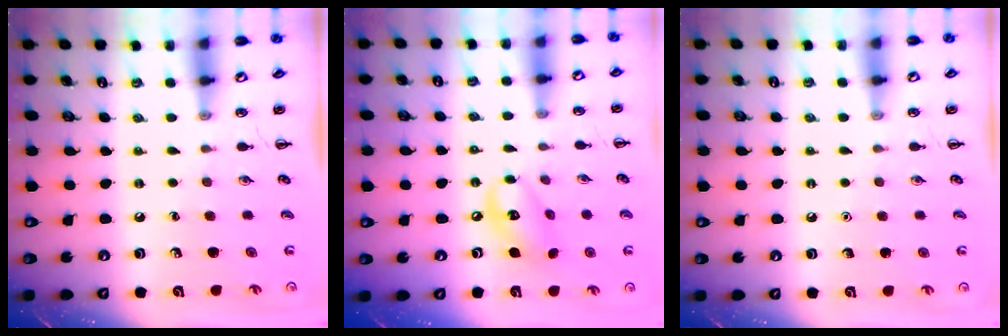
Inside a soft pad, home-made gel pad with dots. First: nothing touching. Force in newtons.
{"total": 10.7, "press": 10.5, "slide": 2.1}
{"total": 1.6, "press": 1.6, "slide": 0.1}